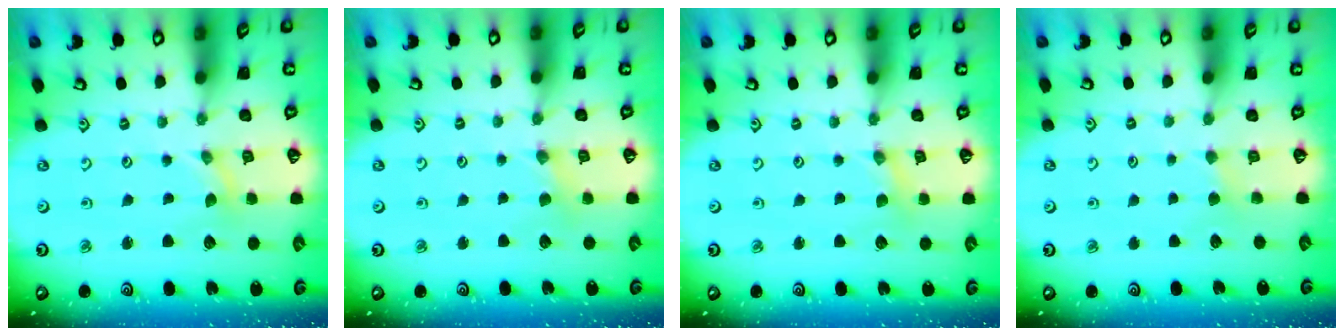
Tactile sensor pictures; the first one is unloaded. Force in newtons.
{"total": 2.0, "press": 2.0, "slide": 0.4}
{"total": 0.6, "press": 0.6, "slide": 0.1}
{"total": 2.1, "press": 2.1, "slide": 0.4}